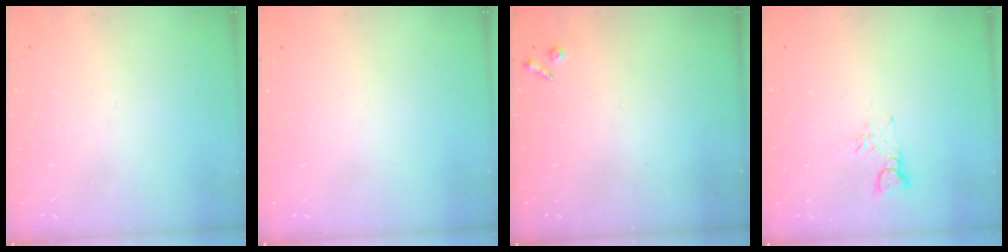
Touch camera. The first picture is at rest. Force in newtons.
{"total": 0.0}
{"total": 2.7, "press": 2.6, "slide": 0.5}
{"total": 4.0, "press": 4.0, "slide": 0.2}